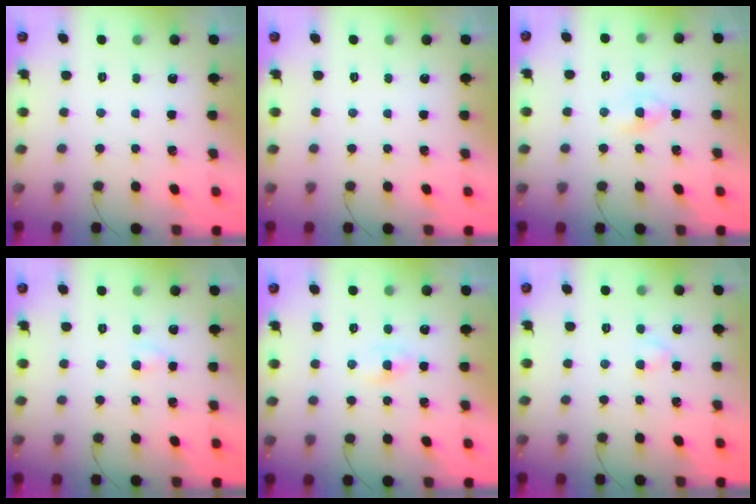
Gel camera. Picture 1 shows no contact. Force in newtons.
{"total": 0.0}
{"total": 2.1, "press": 2.0, "slide": 0.7}
{"total": 2.7, "press": 2.5, "slide": 1.0}
{"total": 1.2, "press": 1.0, "slide": 0.6}
{"total": 2.0, "press": 1.8, "slide": 0.9}